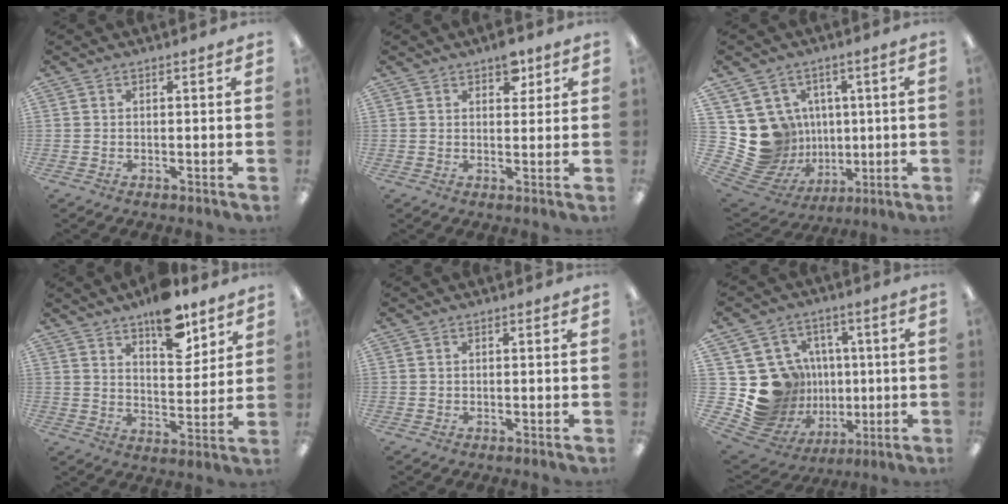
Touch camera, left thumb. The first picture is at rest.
{"total": 5.3, "force": [3.3, 2.9, 2.9], "torque": [-0.024, -0.011, 0.052]}
{"total": 13.7, "force": [1.9, 13.2, 3.1], "torque": [-0.092, -0.028, 0.064]}
{"total": 13.1, "force": [9.5, 5.5, 7.0], "torque": [-0.084, -0.058, 0.162]}
{"total": 0.0}
{"total": 19.1, "force": [0.7, 18.4, 5.1], "torque": [-0.107, -0.018, 0.074]}